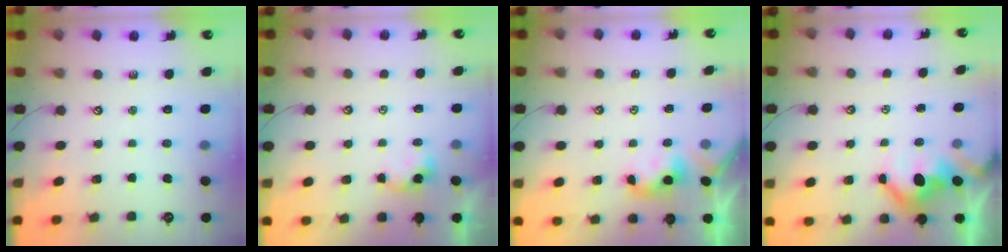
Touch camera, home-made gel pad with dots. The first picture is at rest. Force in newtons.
{"total": 2.8, "press": 2.8, "slide": 0.0}
{"total": 2.2, "press": 2.2, "slide": 0.2}
{"total": 5.2, "press": 5.0, "slide": 1.1}